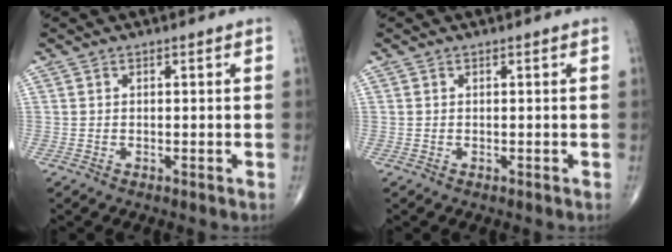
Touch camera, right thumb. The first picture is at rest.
{"total": 0.0}